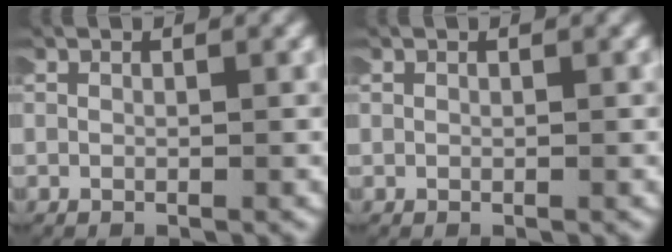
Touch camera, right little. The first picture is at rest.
{"total": 0.0}